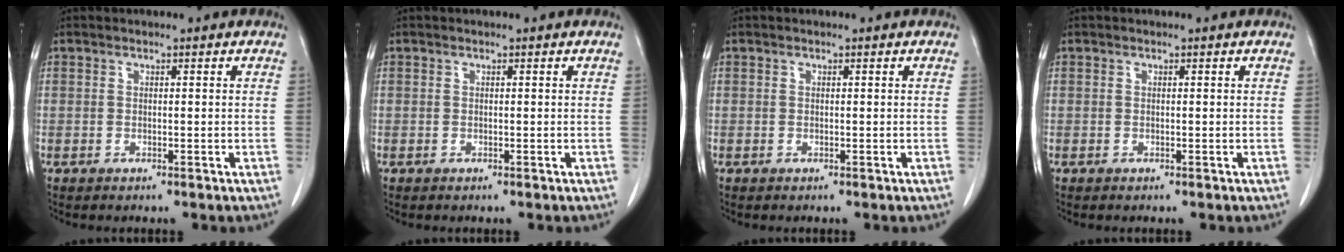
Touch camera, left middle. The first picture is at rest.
{"total": 0.0}
{"total": 0.0}
{"total": 0.0}